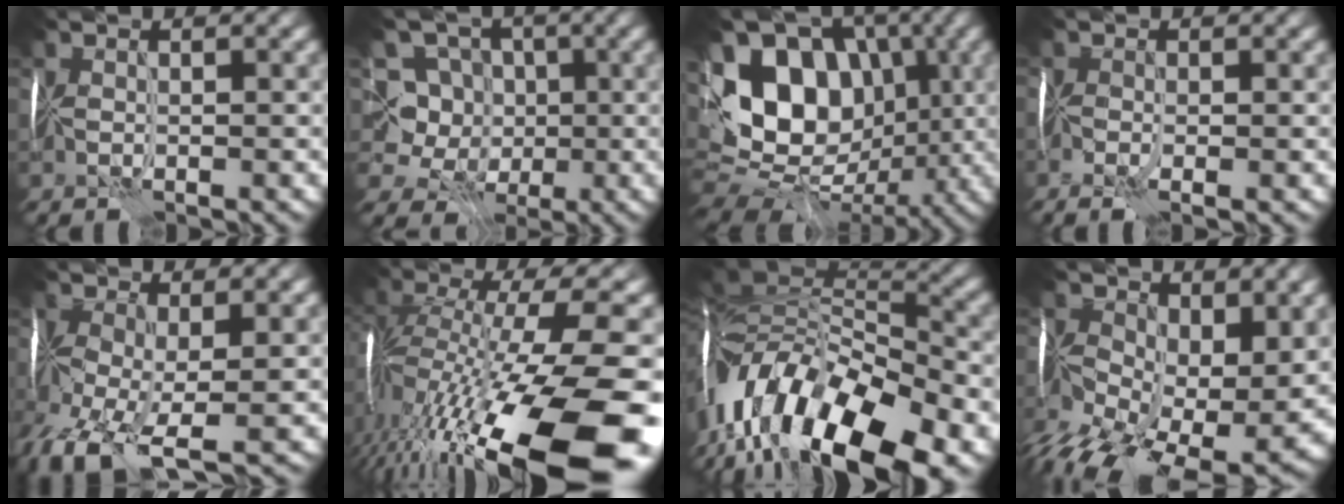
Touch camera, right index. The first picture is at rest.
{"total": 6.0, "force": [1.2, 5.7, 1.2], "torque": [-0.018, 0.026, -0.017]}
{"total": 13.8, "force": [1.8, 11.2, 7.9], "torque": [-0.126, 0.026, 0.026]}
{"total": 2.9, "force": [-1.4, 1.2, 2.3], "torque": [-0.041, -0.003, -0.017]}
{"total": 8.6, "force": [-3.9, 4.0, 6.5], "torque": [-0.161, -0.021, -0.073]}
{"total": 15.8, "force": [-6.6, 4.2, 13.8], "torque": [-0.243, 0.004, -0.111]}
{"total": 17.5, "force": [-7.9, 7.8, 13.5], "torque": [-0.262, 0.010, -0.135]}
{"total": 15.8, "force": [-4.0, 9.7, 11.8], "torque": [-0.234, -0.030, -0.037]}